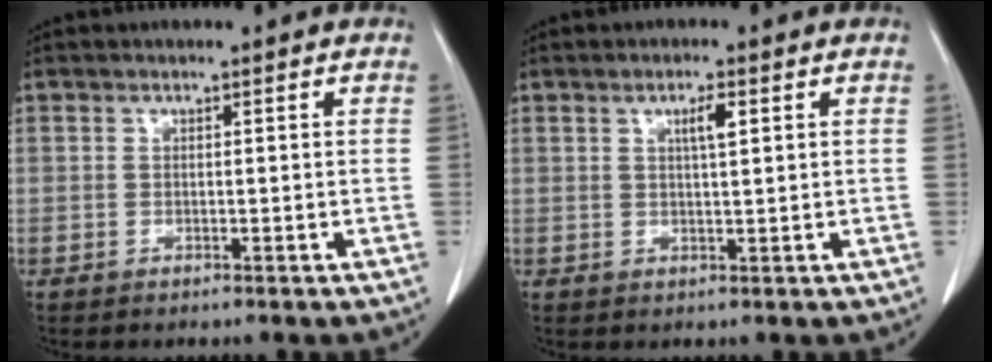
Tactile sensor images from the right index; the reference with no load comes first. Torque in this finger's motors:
{"motor_torque": [0.38, 0.18, 0.05, 0.02]}